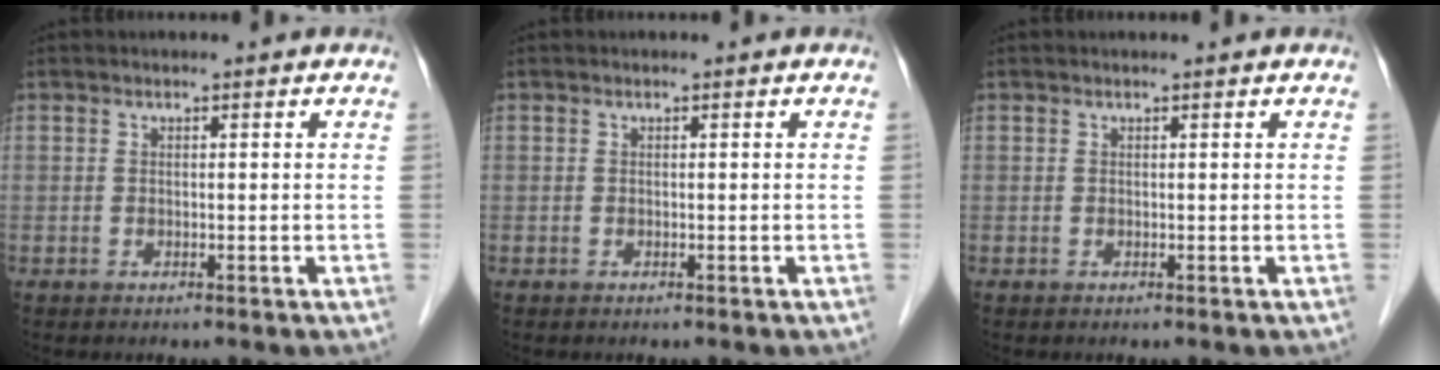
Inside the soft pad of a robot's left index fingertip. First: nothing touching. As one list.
[{"total": 0.0}, {"total": 0.8, "force": [0.7, 0.0, 0.3], "torque": [-0.007, 0.007, 0.012]}]